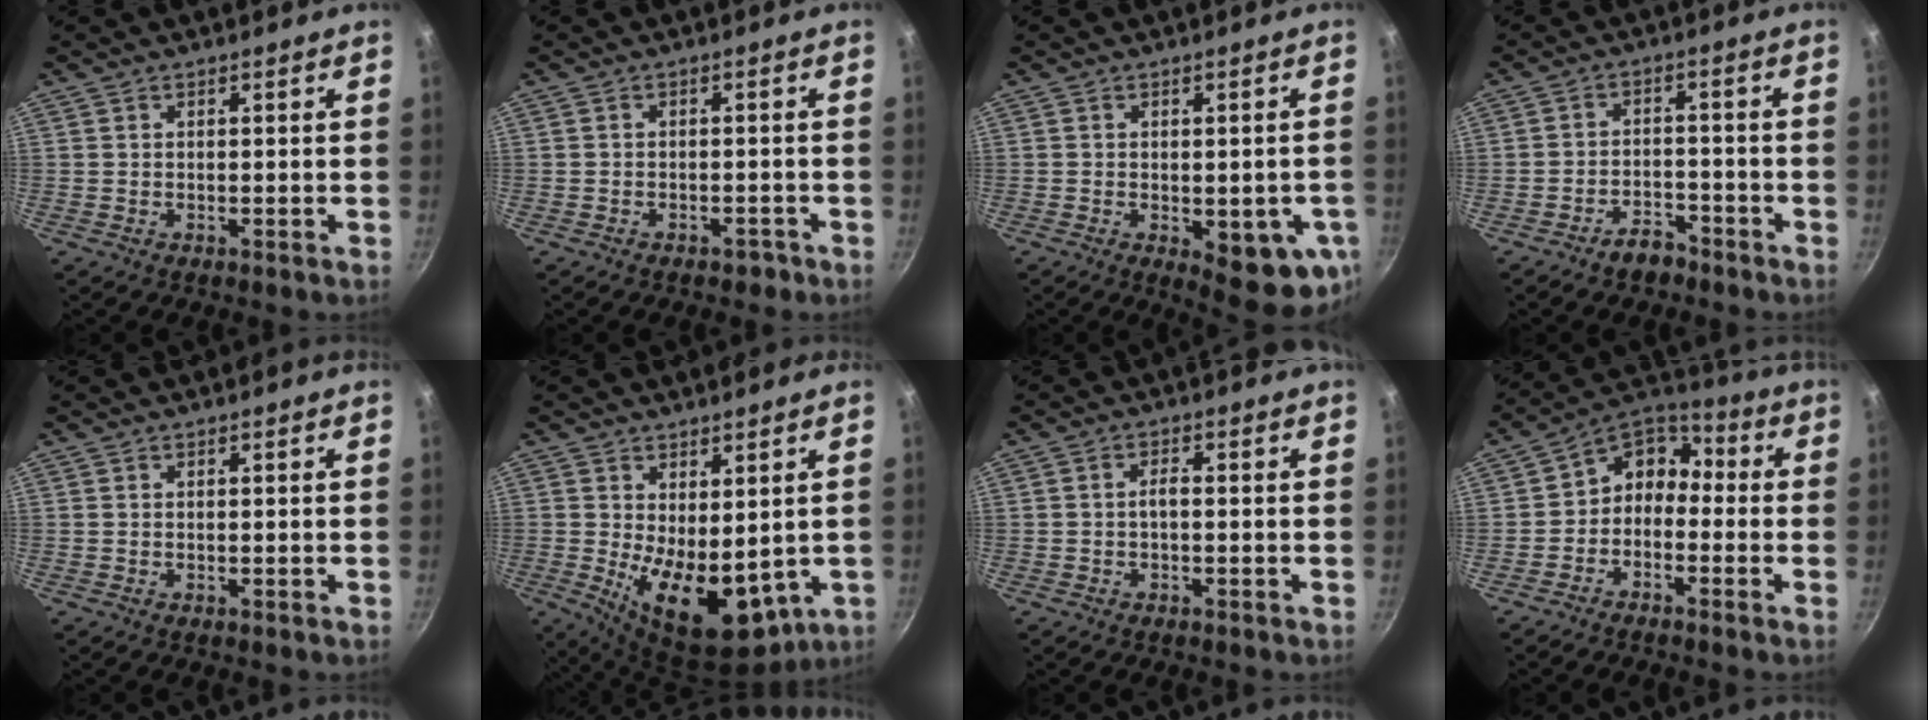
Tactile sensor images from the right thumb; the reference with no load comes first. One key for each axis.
{"total": 2.1, "fx": -1.5, "fy": 1.3, "fz": 0.8, "tx": 0.000, "ty": 0.024, "tz": -0.008}
{"total": 12.2, "fx": -3.4, "fy": 4.9, "fz": 10.7, "tx": -0.099, "ty": -0.011, "tz": -0.035}
{"total": 6.5, "fx": -4.9, "fy": 3.4, "fz": 2.6, "tx": -0.025, "ty": 0.049, "tz": -0.073}
{"total": 0.0}
{"total": 14.1, "fx": -0.5, "fy": 7.6, "fz": 11.9, "tx": -0.162, "ty": -0.033, "tz": 0.015}
{"total": 1.7, "fx": -0.5, "fy": 0.7, "fz": 1.5, "tx": -0.030, "ty": 0.012, "tz": -0.010}
{"total": 7.9, "fx": -2.4, "fy": 6.1, "fz": 4.3, "tx": -0.049, "ty": 0.060, "tz": -0.065}